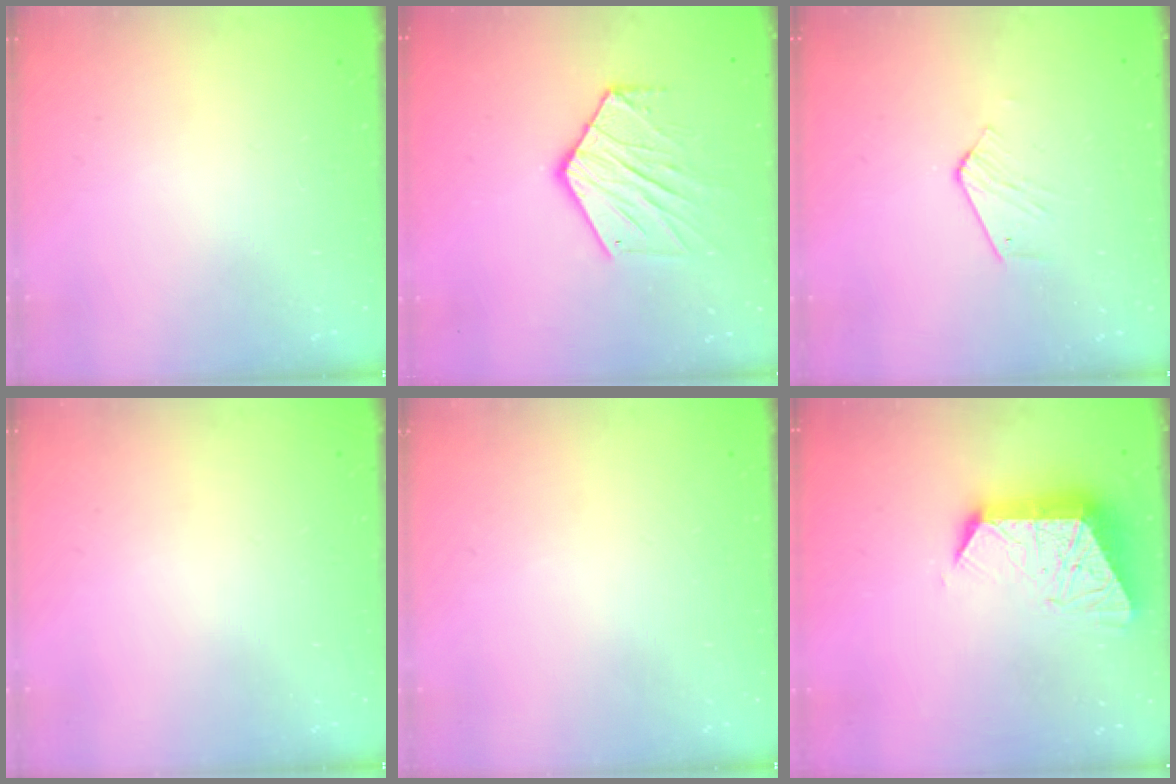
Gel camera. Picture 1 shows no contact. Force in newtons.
{"total": 13.2, "press": 13.2, "slide": 1.0}
{"total": 2.6, "press": 2.6, "slide": 0.2}
{"total": 0.0}
{"total": 0.0}
{"total": 12.4, "press": 12.4, "slide": 1.5}